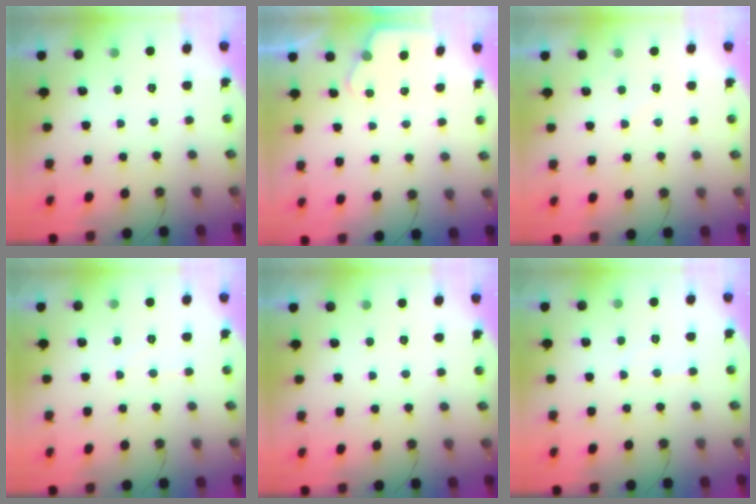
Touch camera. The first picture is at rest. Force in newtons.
{"total": 2.1, "press": 2.0, "slide": 0.4}
{"total": 4.6, "press": 4.5, "slide": 0.6}
{"total": 4.4, "press": 4.3, "slide": 0.7}
{"total": 0.0}
{"total": 4.4, "press": 4.4, "slide": 0.6}